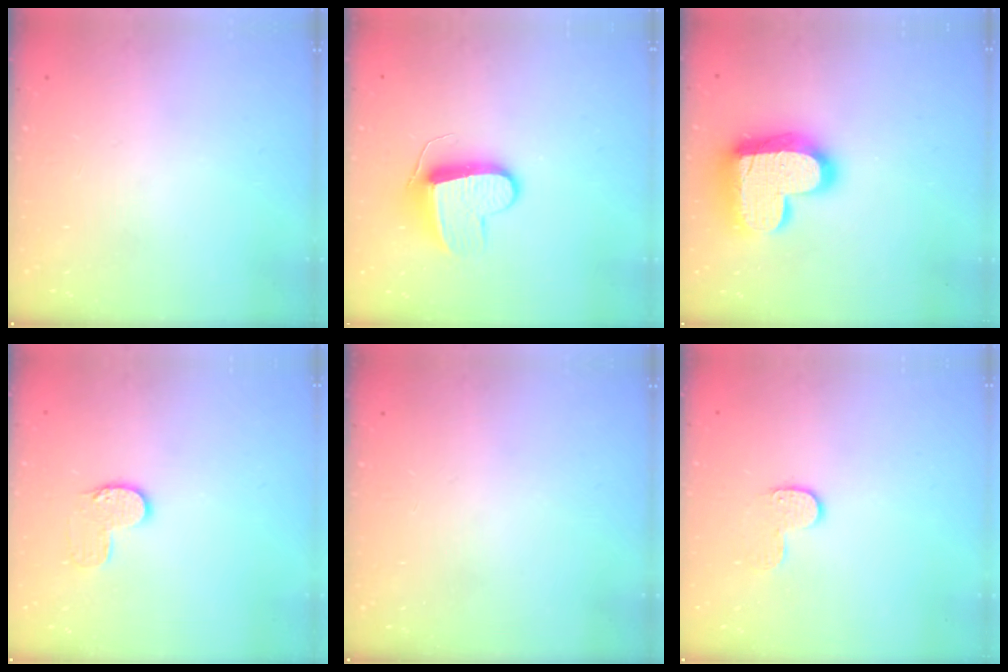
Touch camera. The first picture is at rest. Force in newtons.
{"total": 9.8, "press": 9.8, "slide": 0.3}
{"total": 19.3, "press": 19.2, "slide": 1.5}
{"total": 7.4, "press": 7.4, "slide": 0.2}
{"total": 0.0}
{"total": 6.1, "press": 6.1, "slide": 0.2}